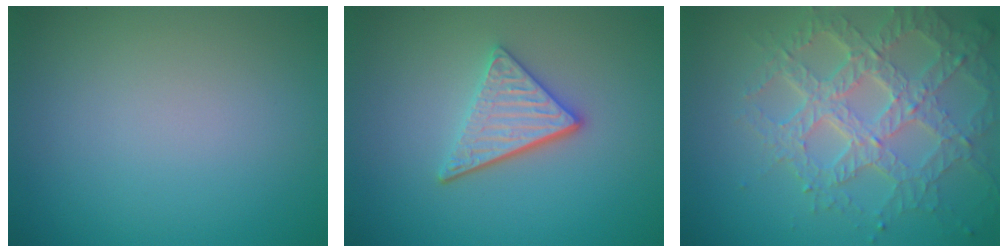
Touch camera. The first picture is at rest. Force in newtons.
{"total": 3.8, "press": 3.1, "slide": 2.3}
{"total": 7.1, "press": 5.2, "slide": 4.9}